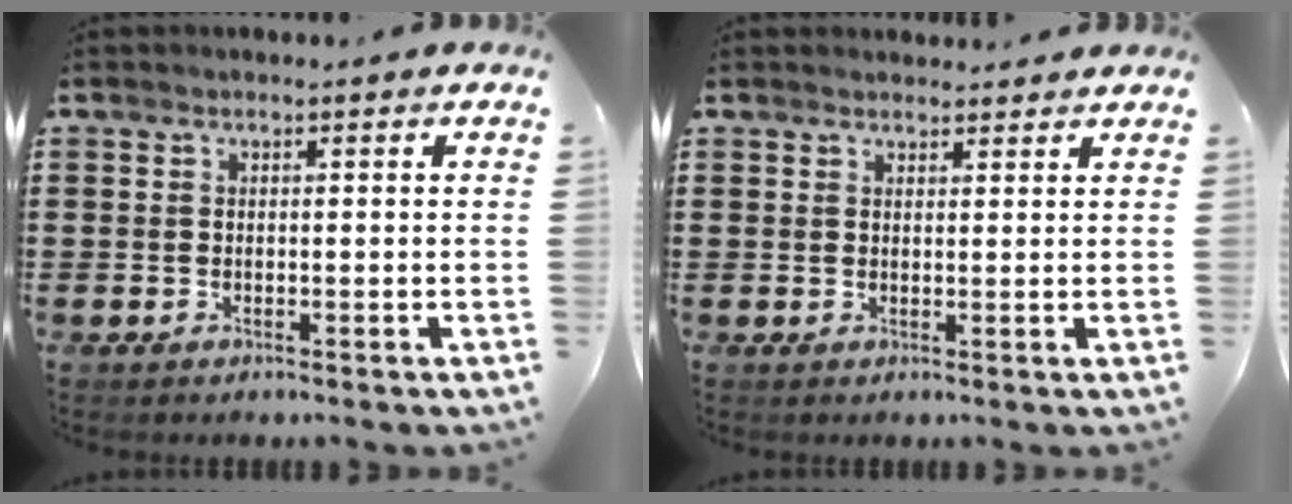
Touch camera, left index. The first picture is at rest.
{"total": 1.5, "force": [1.5, 0.4, 0.0], "torque": [-0.003, 0.002, 0.029]}